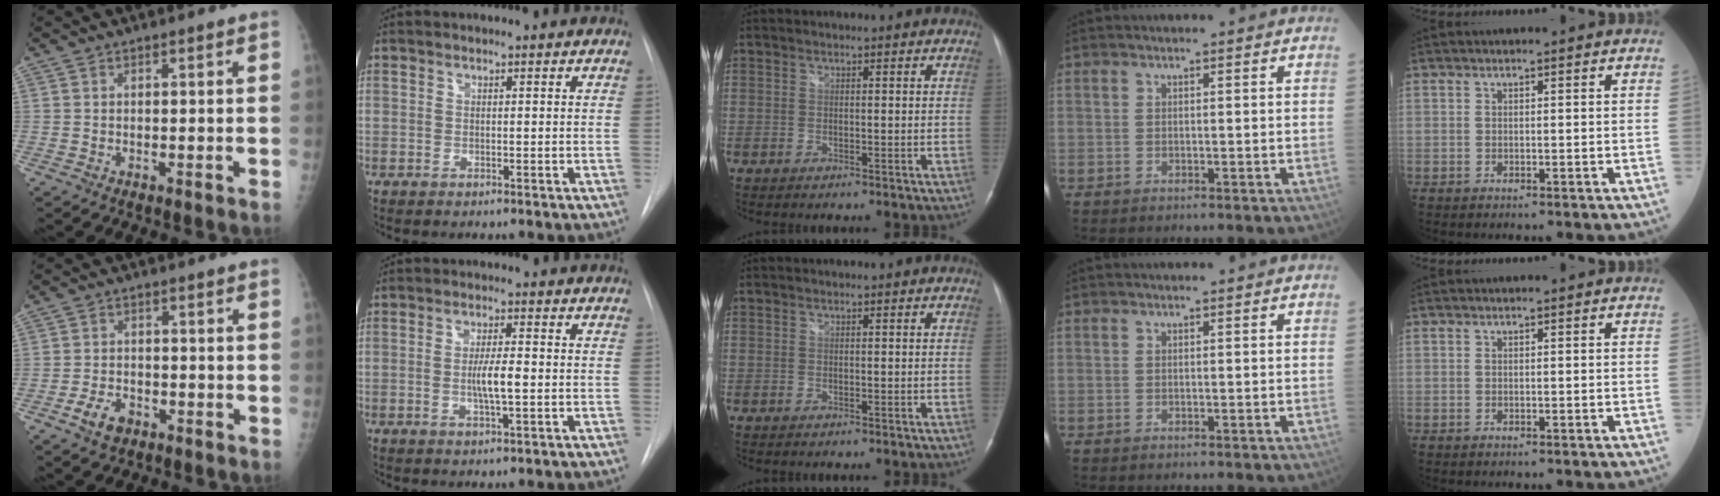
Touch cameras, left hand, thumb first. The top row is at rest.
{"thumb": {"total": 4.5, "force": [-2.4, 2.8, 2.5], "torque": [-0.044, 0.012, -0.040]}, "index": {"total": 4.5, "force": [-0.6, 0.6, 4.4], "torque": [-0.082, -0.004, -0.010]}}